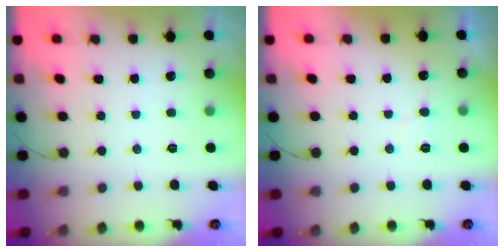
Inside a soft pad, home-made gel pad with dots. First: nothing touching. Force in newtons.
{"total": 3.2, "press": 3.2, "slide": 0.2}